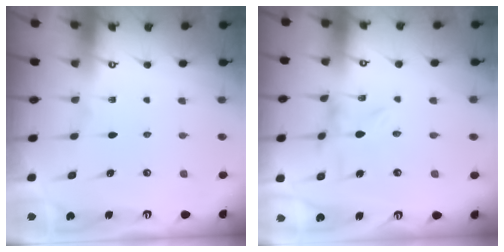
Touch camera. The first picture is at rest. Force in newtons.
{"total": 0.0}